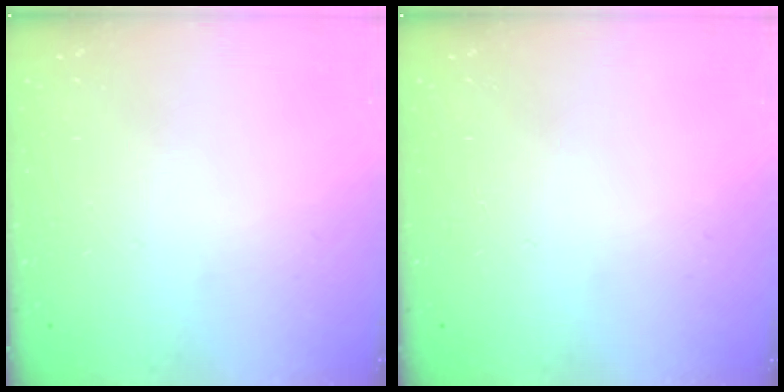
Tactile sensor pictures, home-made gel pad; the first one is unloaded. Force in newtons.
{"total": 0.0}